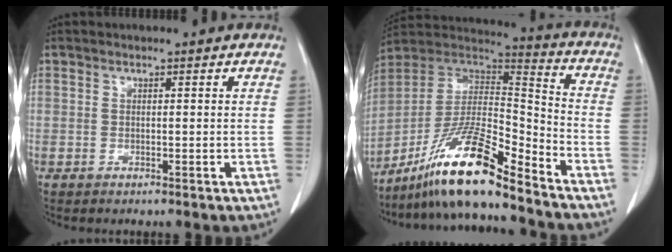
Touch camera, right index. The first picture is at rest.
{"total": 16.8, "force": [-12.6, 1.0, 11.0], "torque": [-0.208, 0.007, -0.228]}